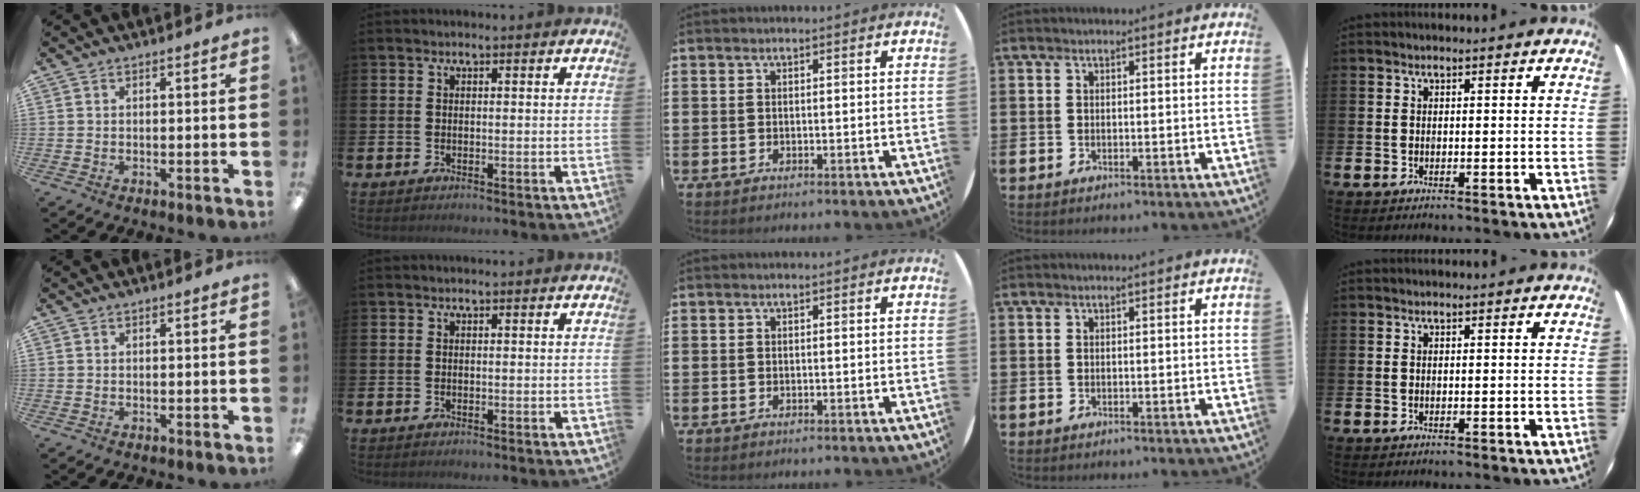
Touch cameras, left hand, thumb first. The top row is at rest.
{}